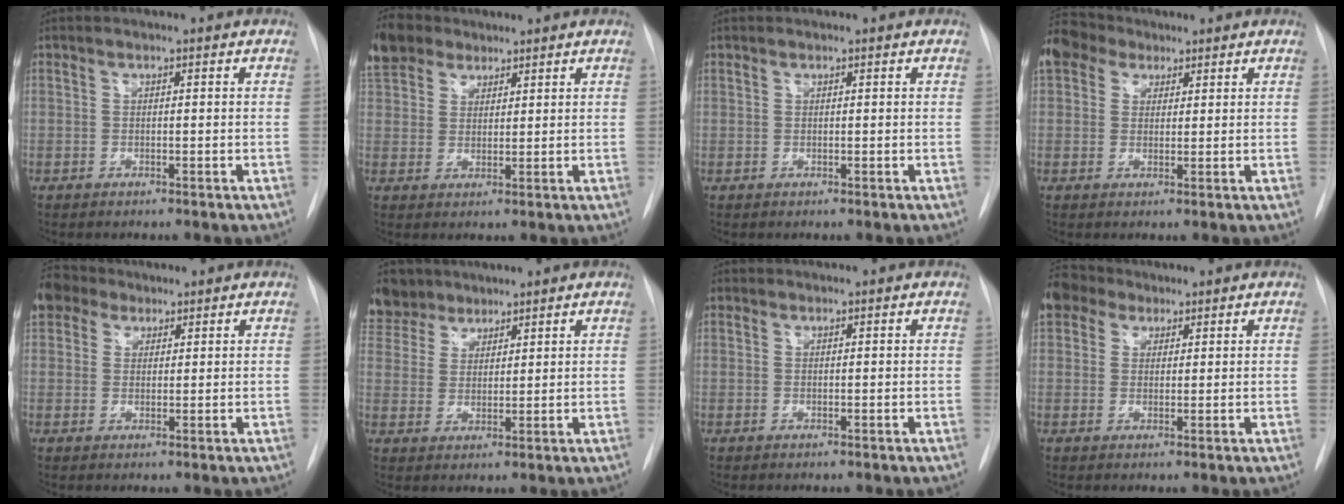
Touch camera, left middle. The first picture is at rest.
{"total": 7.9, "force": [6.1, 4.6, 2.1], "torque": [-0.051, 0.025, 0.122]}
{"total": 0.0}
{"total": 11.1, "force": [7.3, 7.4, 3.7], "torque": [-0.103, 0.053, 0.139]}
{"total": 6.1, "force": [4.6, 3.9, 1.1], "torque": [-0.023, 0.027, 0.091]}
{"total": 9.0, "force": [7.1, 5.4, 1.5], "torque": [-0.034, 0.021, 0.142]}
{"total": 0.6, "force": [0.4, 0.5, 0.1], "torque": [0.002, 0.003, 0.004]}
{"total": 6.8, "force": [5.0, 4.4, 1.4], "torque": [-0.033, 0.031, 0.099]}